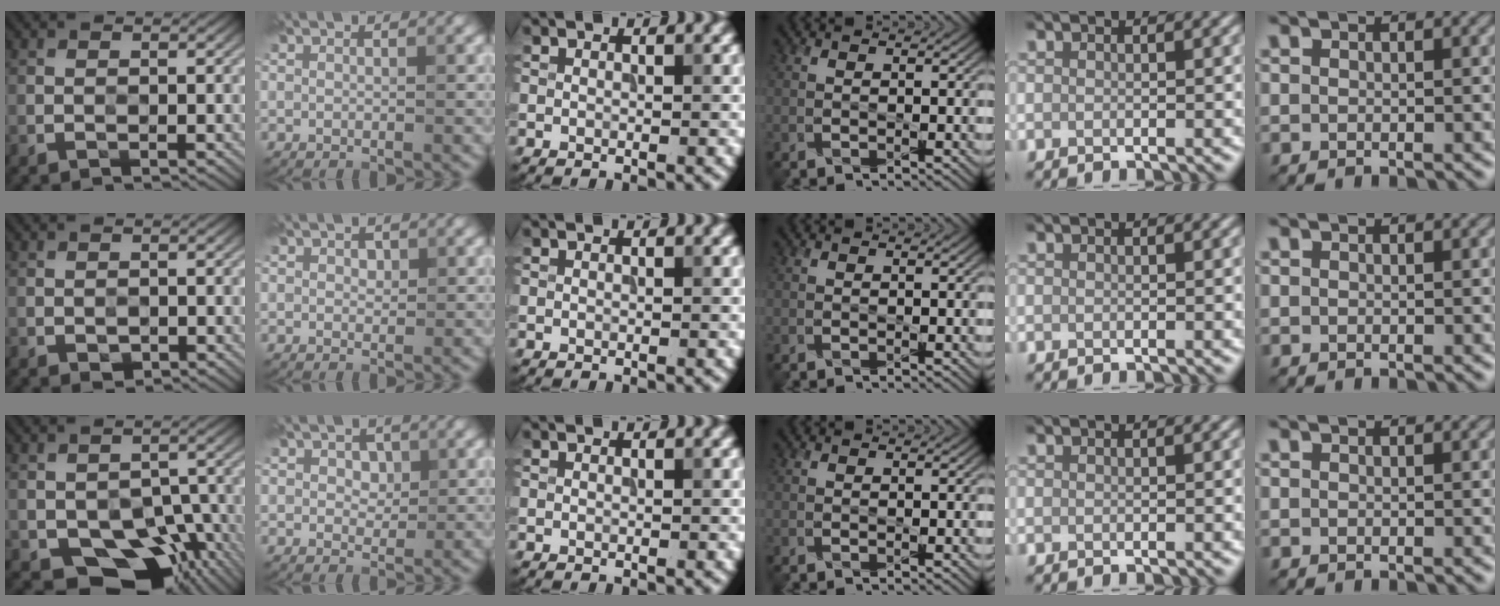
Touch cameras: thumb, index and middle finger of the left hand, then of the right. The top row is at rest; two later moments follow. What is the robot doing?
{"motion": "press", "object": "stopwatch"}